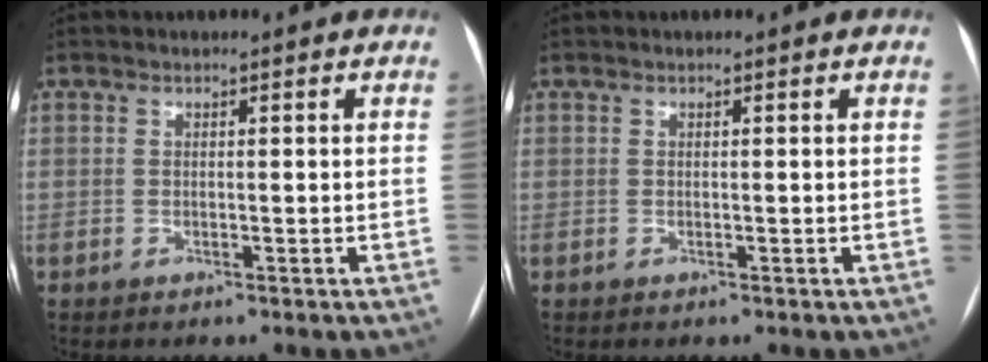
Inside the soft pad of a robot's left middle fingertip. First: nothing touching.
{"total": 0.0}